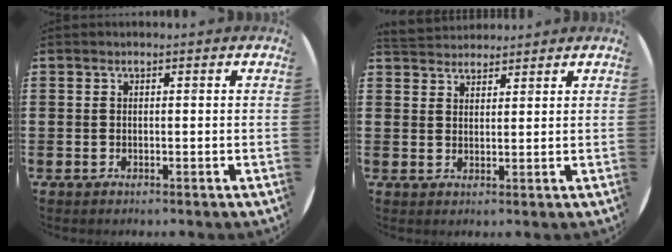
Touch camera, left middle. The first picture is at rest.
{"total": 3.0, "force": [2.9, 0.7, -0.2], "torque": [-0.002, -0.004, 0.057]}